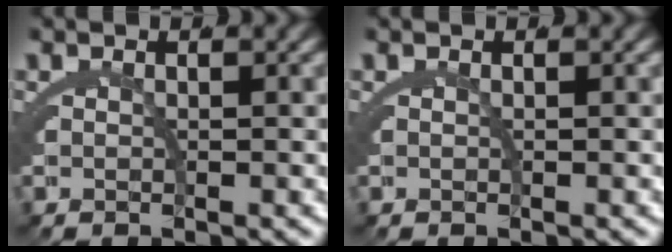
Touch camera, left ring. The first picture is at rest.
{"total": 0.0}